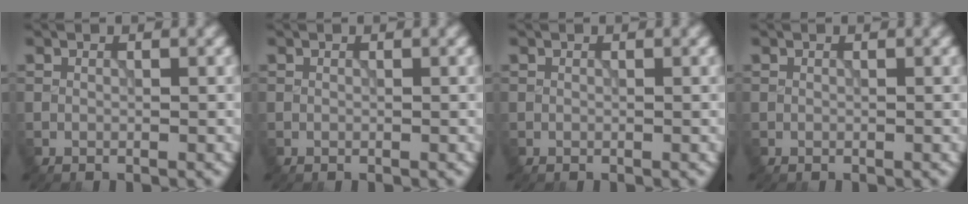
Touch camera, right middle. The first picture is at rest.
{"total": 0.0}
{"total": 0.0}
{"total": 0.0}